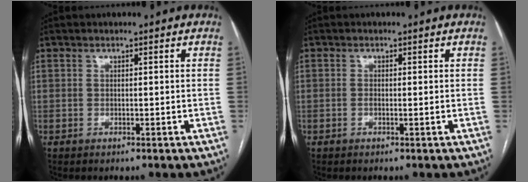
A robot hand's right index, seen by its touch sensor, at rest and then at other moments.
{"total": 0.8, "force": [-0.1, 0.2, 0.7], "torque": [-0.015, -0.001, -0.001]}